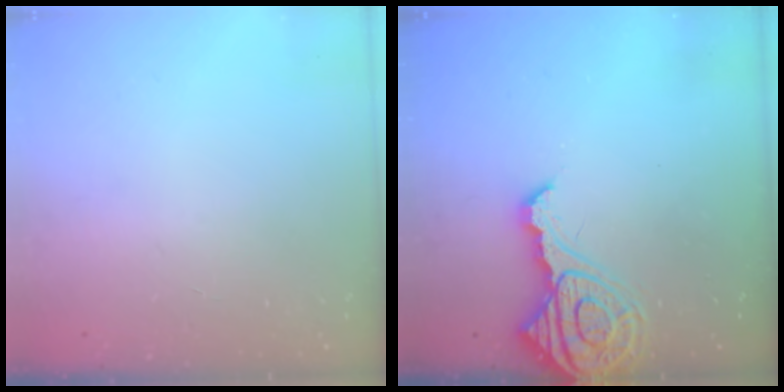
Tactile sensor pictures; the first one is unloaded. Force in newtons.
{"total": 13.4, "press": 13.3, "slide": 1.3}